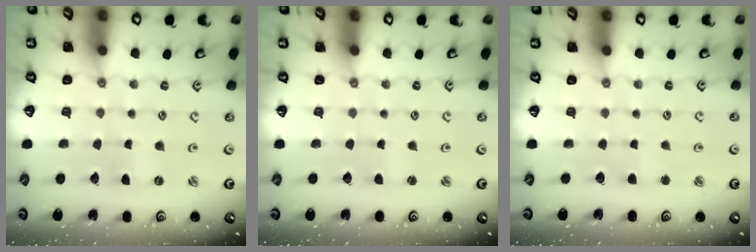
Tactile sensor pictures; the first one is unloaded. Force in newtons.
{"total": 1.6, "press": 1.6, "slide": 0.1}
{"total": 1.9, "press": 1.9, "slide": 0.3}